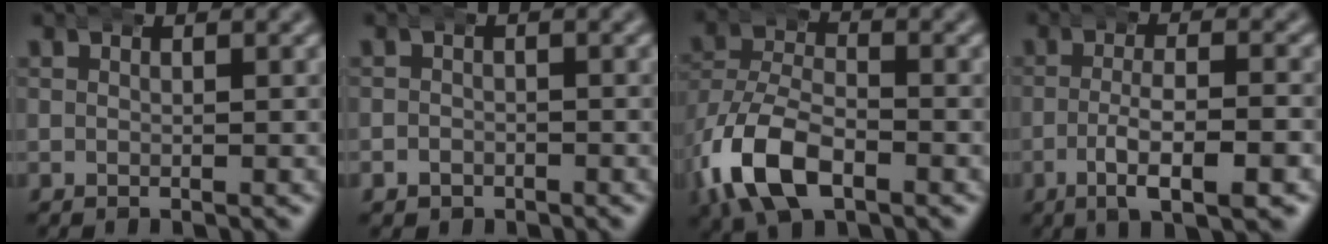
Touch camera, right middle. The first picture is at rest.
{"total": 1.6, "force": [-1.0, 1.3, -0.1], "torque": [-0.005, -0.010, -0.011]}
{"total": 7.9, "force": [-2.5, 5.3, 5.3], "torque": [-0.116, -0.022, -0.036]}
{"total": 5.3, "force": [-2.5, 1.3, 4.5], "torque": [-0.073, -0.004, -0.039]}